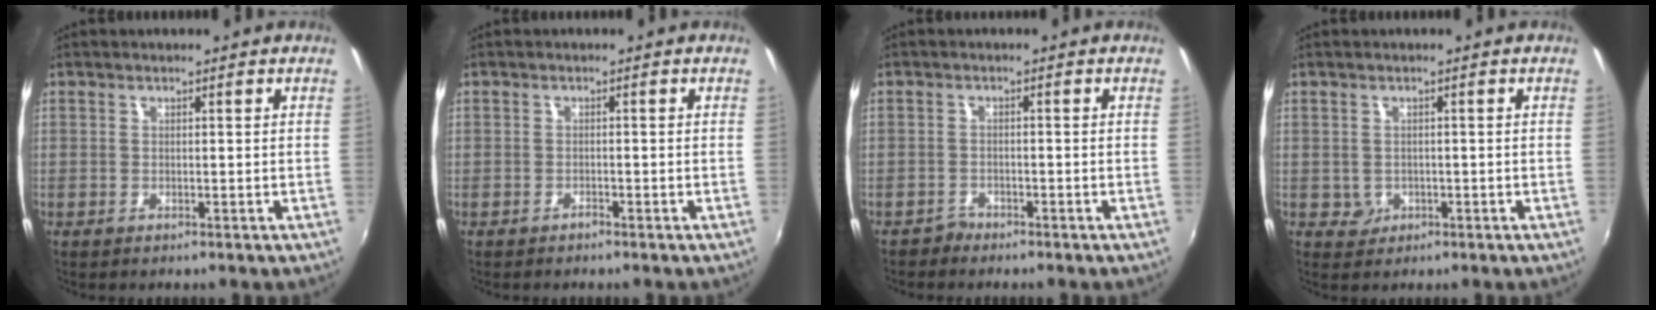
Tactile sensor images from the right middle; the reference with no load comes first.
{"total": 0.7, "force": [-0.7, 0.1, 0.1], "torque": [-0.002, 0.002, -0.013]}
{"total": 1.7, "force": [-1.6, 0.7, -0.2], "torque": [0.001, 0.003, -0.029]}
{"total": 1.9, "force": [-0.3, 1.8, 0.4], "torque": [-0.005, 0.000, -0.001]}